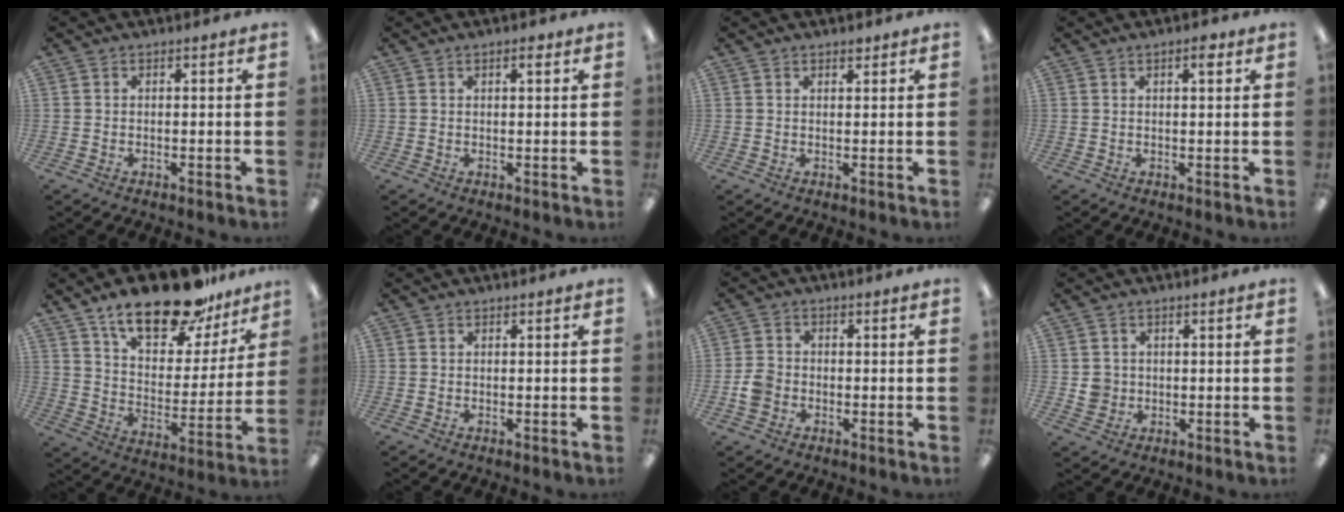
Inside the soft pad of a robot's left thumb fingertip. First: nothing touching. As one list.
[{"total": 1.7, "force": [1.0, 0.4, 1.4], "torque": [-0.020, -0.001, 0.014]}, {"total": 1.3, "force": [1.2, 0.4, 0.4], "torque": [0.000, -0.004, 0.021]}, {"total": 2.6, "force": [1.5, 0.7, 2.1], "torque": [-0.028, -0.003, 0.020]}, {"total": 21.2, "force": [15.7, 8.8, 11.2], "torque": [-0.175, -0.094, 0.270]}, {"total": 0.0}, {"total": 4.1, "force": [-1.3, 3.3, 1.9], "torque": [-0.029, 0.009, -0.022]}, {"total": 3.4, "force": [0.3, 3.4, 0.5], "torque": [0.000, 0.000, 0.002]}]